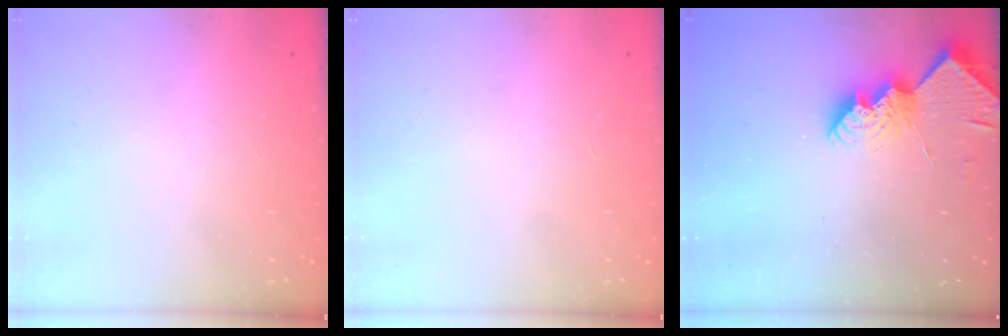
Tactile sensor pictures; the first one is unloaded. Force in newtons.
{"total": 0.0}
{"total": 10.1, "press": 10.1, "slide": 0.7}